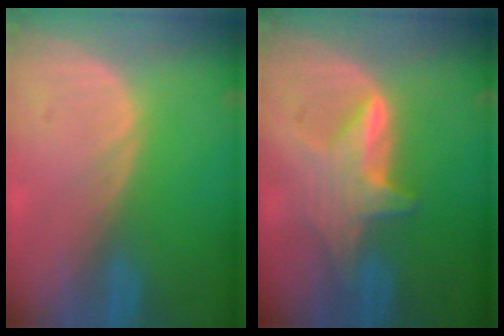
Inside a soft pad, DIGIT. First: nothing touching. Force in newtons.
{"total": 6.0, "press": 5.9, "slide": 0.6}